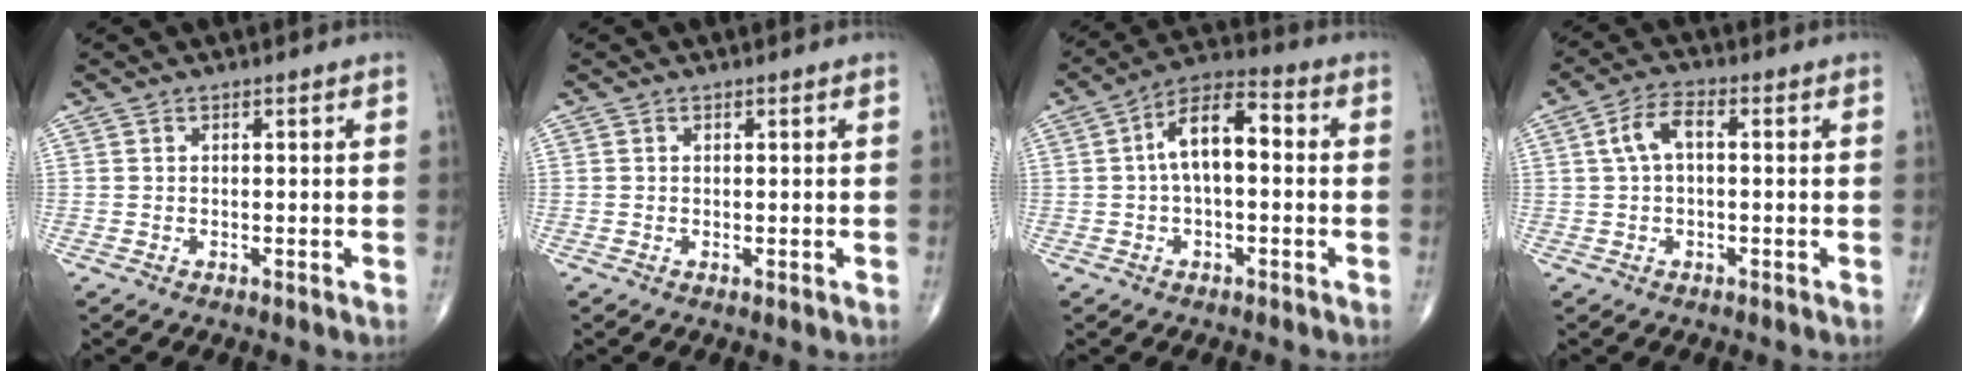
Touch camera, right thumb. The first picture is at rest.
{"total": 0.0}
{"total": 10.2, "force": [0.6, 4.9, 8.9], "torque": [-0.146, 0.036, 0.000]}
{"total": 5.4, "force": [0.8, 2.7, 4.6], "torque": [-0.095, 0.020, 0.009]}